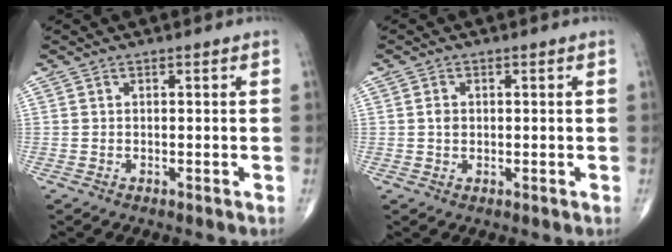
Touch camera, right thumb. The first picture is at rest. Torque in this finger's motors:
{"motor_torque": [0.17, -0.75, -0.04, -0.20, -0.01]}